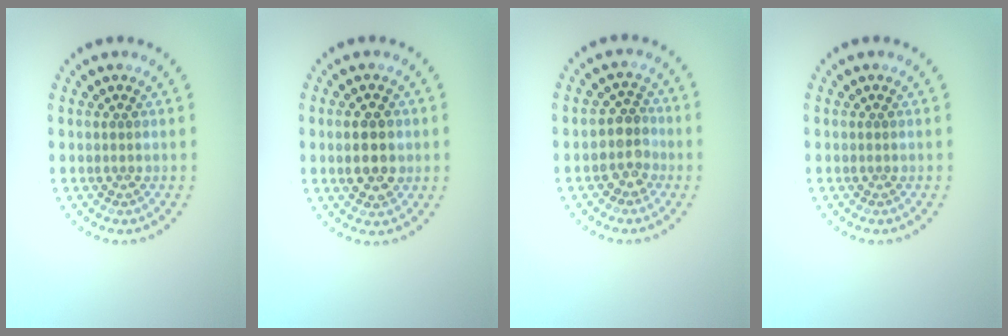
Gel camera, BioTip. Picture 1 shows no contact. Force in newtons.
{"total": 4.2, "press": 4.2, "slide": 0.1}
{"total": 2.5, "press": 2.1, "slide": 1.3}
{"total": 0.0}